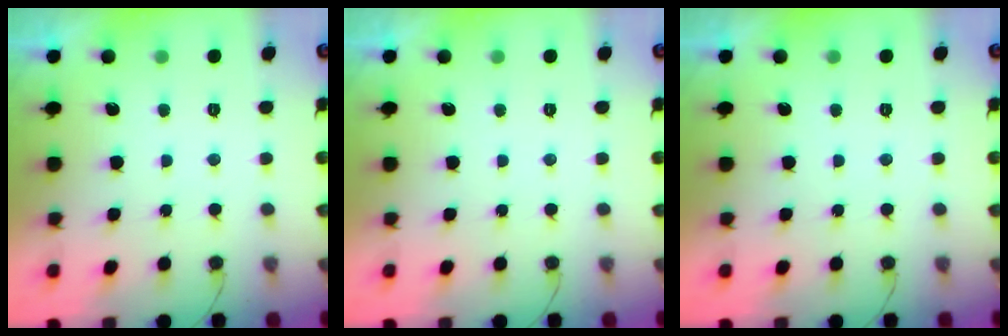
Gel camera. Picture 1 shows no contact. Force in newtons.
{"total": 0.0}
{"total": 0.0}